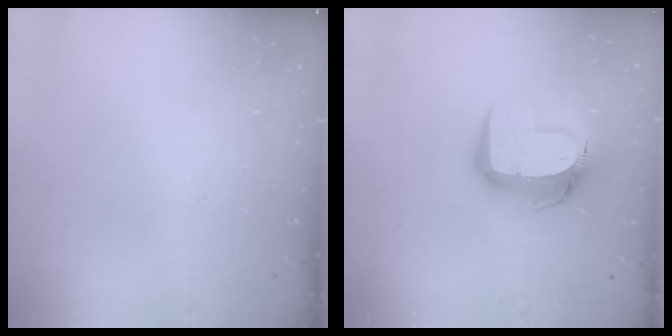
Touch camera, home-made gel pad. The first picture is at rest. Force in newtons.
{"total": 12.9, "press": 12.9, "slide": 1.1}